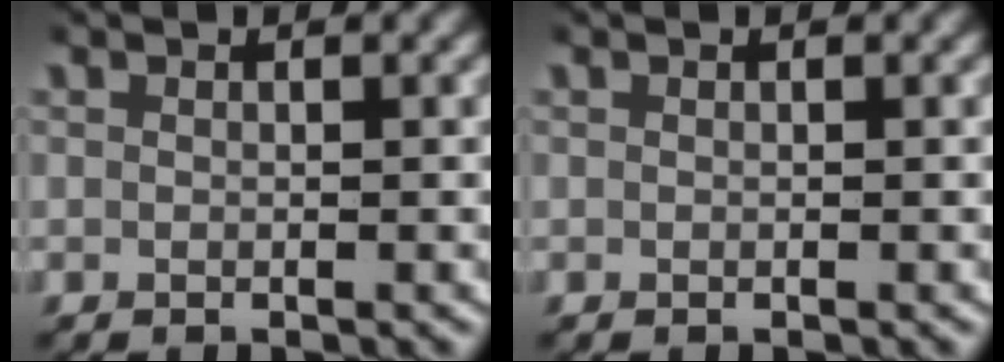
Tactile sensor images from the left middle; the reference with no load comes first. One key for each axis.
{"total": 0.0}